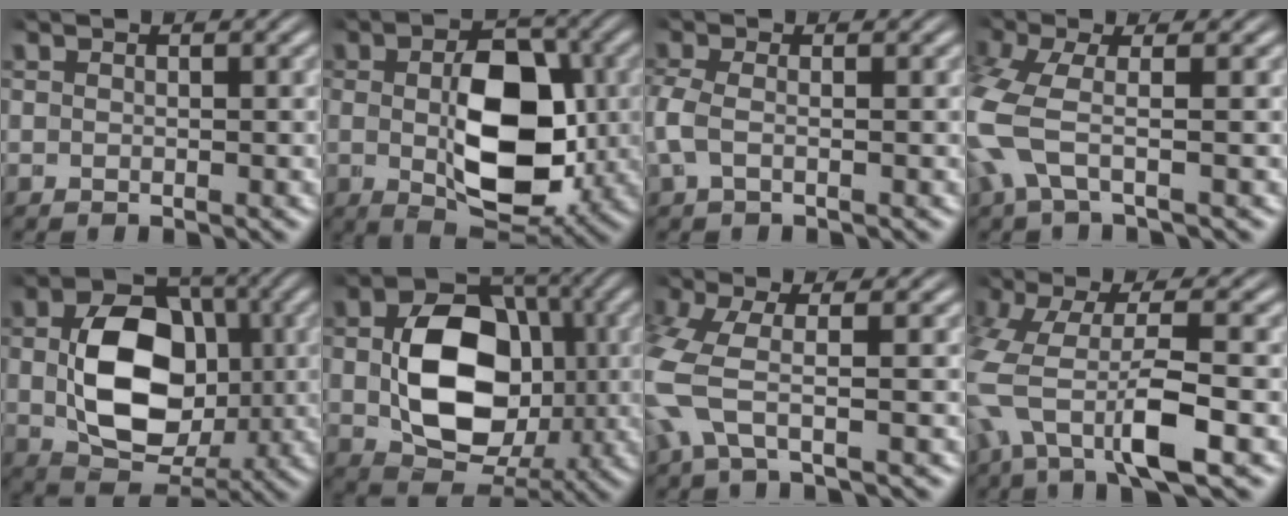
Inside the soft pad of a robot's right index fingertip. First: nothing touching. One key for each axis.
{"total": 10.5, "fx": -0.8, "fy": 5.7, "fz": 8.7, "tx": -0.150, "ty": -0.036, "tz": 0.002}
{"total": 2.3, "fx": -0.5, "fy": 1.1, "fz": 1.9, "tx": -0.060, "ty": -0.012, "tz": -0.002}
{"total": 4.7, "fx": -0.8, "fy": 2.6, "fz": 3.9, "tx": -0.124, "ty": -0.023, "tz": -0.006}
{"total": 10.8, "fx": -0.2, "fy": 7.6, "fz": 7.7, "tx": -0.140, "ty": -0.027, "tz": 0.006}
{"total": 12.1, "fx": -0.5, "fy": 8.6, "fz": 8.5, "tx": -0.168, "ty": -0.036, "tz": 0.004}
{"total": 4.4, "fx": -0.4, "fy": 2.1, "fz": 3.9, "tx": -0.115, "ty": -0.017, "tz": -0.002}
{"total": 7.2, "fx": -1.4, "fy": 3.4, "fz": 6.2, "tx": -0.155, "ty": -0.032, "tz": -0.015}